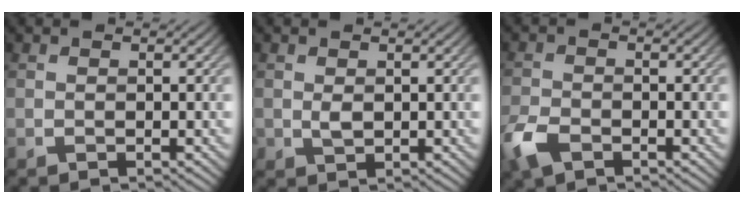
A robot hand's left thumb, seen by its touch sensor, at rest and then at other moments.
{"total": 1.5, "force": [0.3, 1.0, 1.0], "torque": [-0.023, -0.003, 0.009]}
{"total": 4.7, "force": [-2.8, 2.3, 2.9], "torque": [-0.072, -0.008, -0.066]}